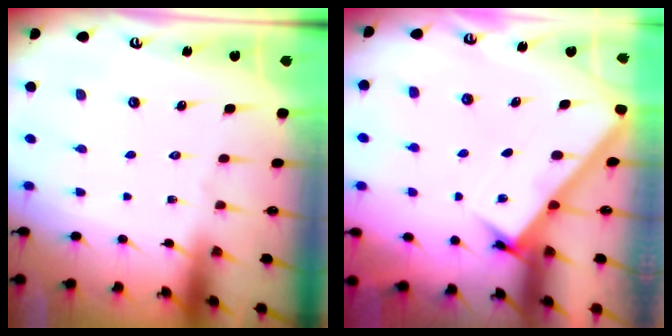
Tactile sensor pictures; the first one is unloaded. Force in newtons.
{"total": 3.1, "press": 3.1, "slide": 0.2}